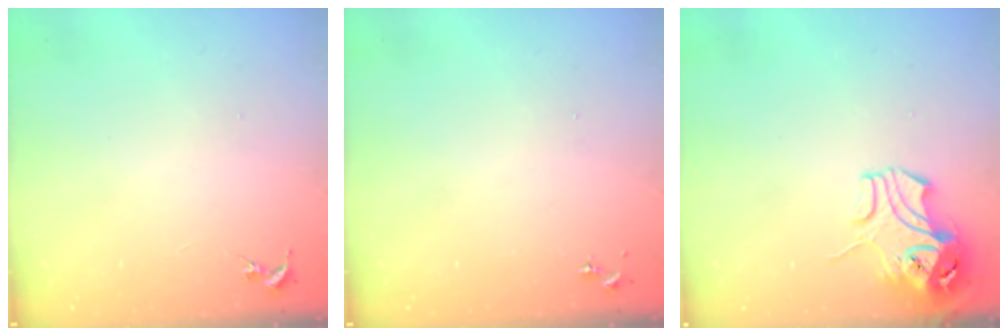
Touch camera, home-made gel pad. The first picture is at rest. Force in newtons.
{"total": 0.0}
{"total": 10.3, "press": 10.2, "slide": 1.6}